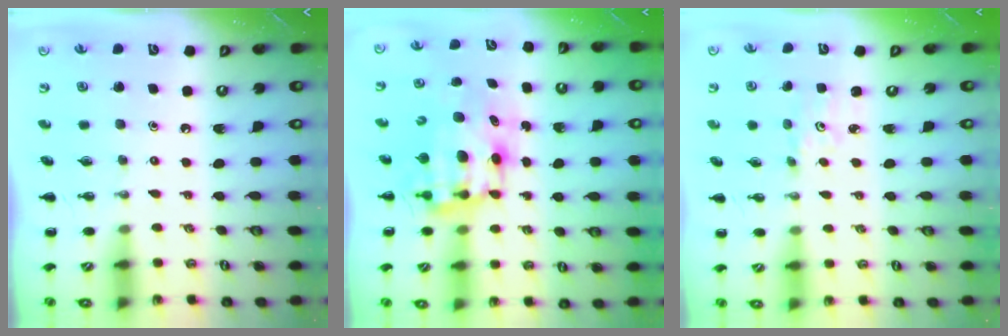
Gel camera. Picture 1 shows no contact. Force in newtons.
{"total": 8.8, "press": 8.5, "slide": 2.1}
{"total": 2.1, "press": 2.0, "slide": 0.6}